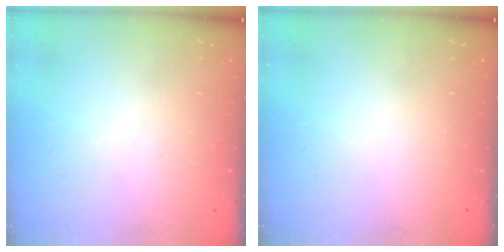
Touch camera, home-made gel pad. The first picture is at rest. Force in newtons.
{"total": 0.0}